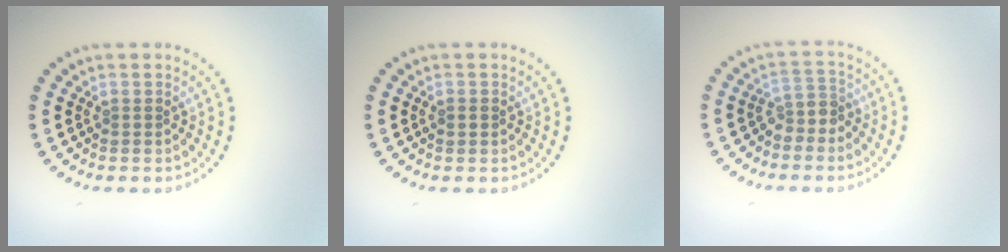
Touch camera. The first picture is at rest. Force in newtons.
{"total": 1.0, "press": 0.9, "slide": 0.2}
{"total": 2.3, "press": 1.7, "slide": 1.5}